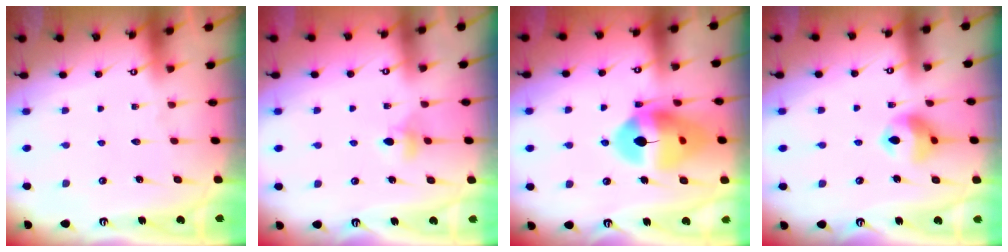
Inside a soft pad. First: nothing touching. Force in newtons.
{"total": 4.9, "press": 4.8, "slide": 1.0}
{"total": 15.4, "press": 15.3, "slide": 1.7}
{"total": 10.5, "press": 10.4, "slide": 1.4}